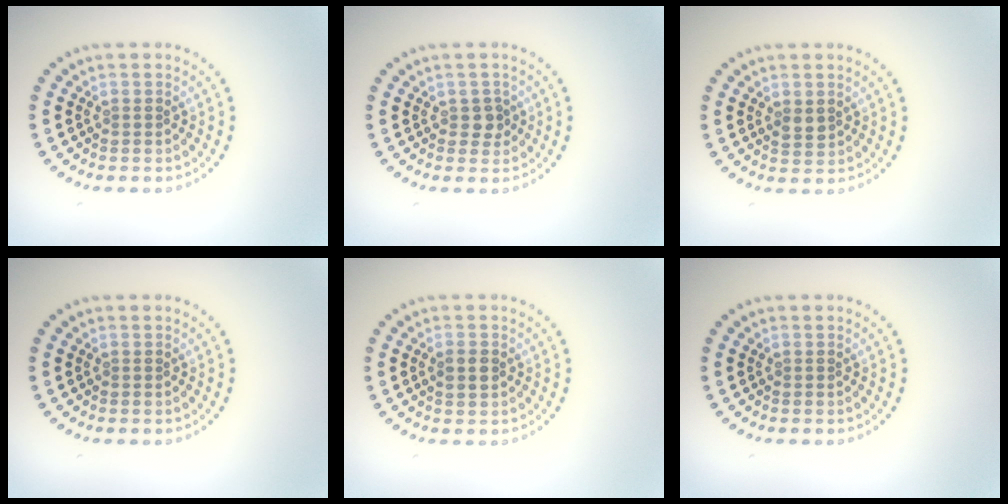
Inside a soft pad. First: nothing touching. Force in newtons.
{"total": 1.3, "press": 1.2, "slide": 0.4}
{"total": 1.4, "press": 1.4, "slide": 0.2}
{"total": 0.0}
{"total": 1.5, "press": 1.5, "slide": 0.1}
{"total": 0.0}